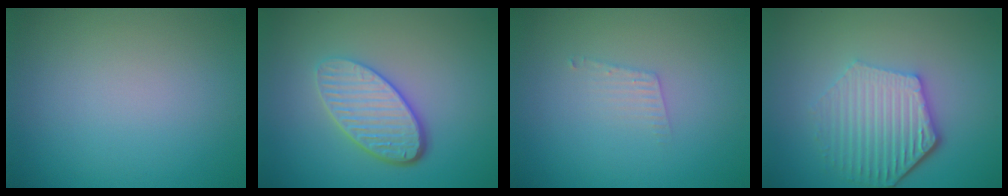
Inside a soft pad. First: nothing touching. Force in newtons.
{"total": 4.9, "press": 3.7, "slide": 3.2}
{"total": 1.3, "press": 1.3, "slide": 0.1}
{"total": 5.8, "press": 4.3, "slide": 3.8}